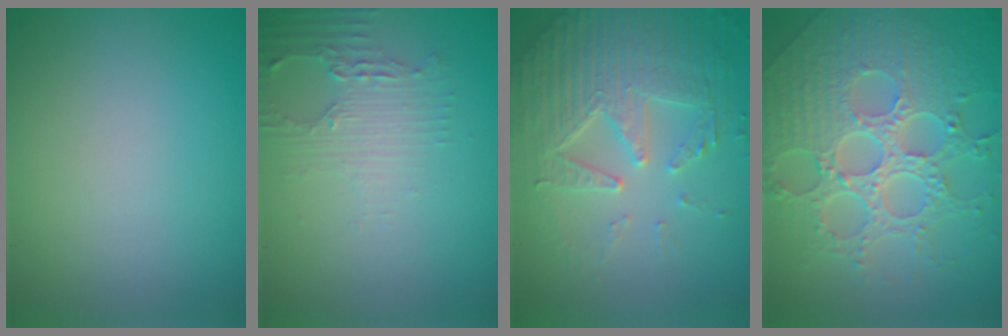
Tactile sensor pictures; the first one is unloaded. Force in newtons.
{"total": 2.4, "press": 2.3, "slide": 0.9}
{"total": 5.7, "press": 4.7, "slide": 3.3}
{"total": 8.3, "press": 6.0, "slide": 5.6}